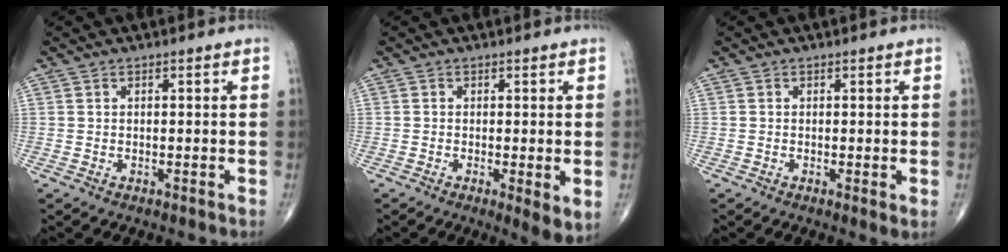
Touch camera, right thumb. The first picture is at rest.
{"total": 4.1, "force": [-0.7, 1.0, 4.0], "torque": [-0.067, -0.015, -0.016]}
{"total": 1.4, "force": [-0.1, 0.3, 1.3], "torque": [-0.025, -0.007, -0.004]}